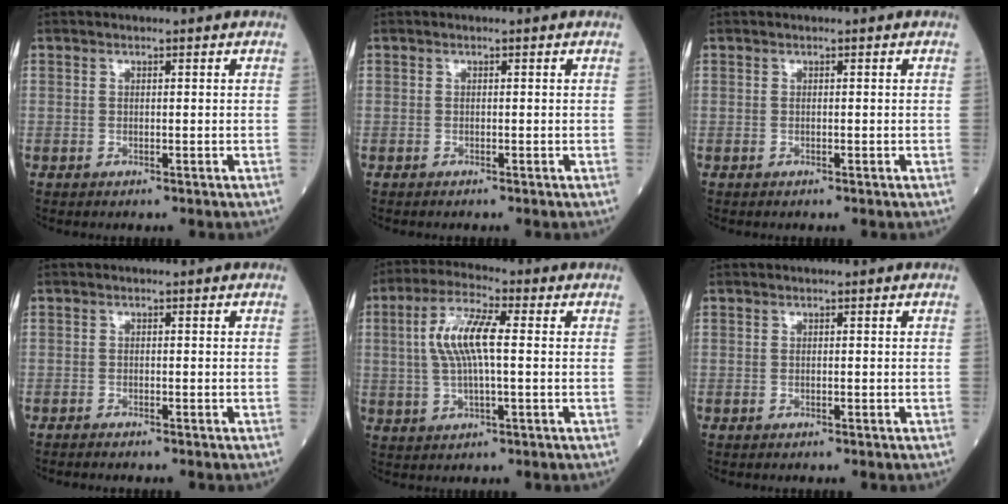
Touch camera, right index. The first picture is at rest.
{"total": 0.0}
{"total": 0.0}
{"total": 0.7, "force": [-0.7, -0.2, 0.1], "torque": [-0.003, 0.000, -0.015]}
{"total": 8.8, "force": [1.1, 1.9, 8.5], "torque": [-0.178, 0.012, 0.020]}
{"total": 0.0}